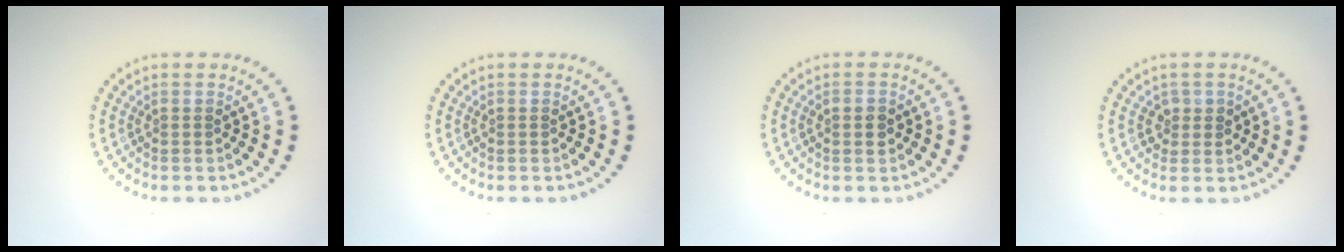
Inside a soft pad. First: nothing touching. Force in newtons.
{"total": 0.0}
{"total": 1.9, "press": 1.9, "slide": 0.2}
{"total": 1.4, "press": 1.2, "slide": 0.6}